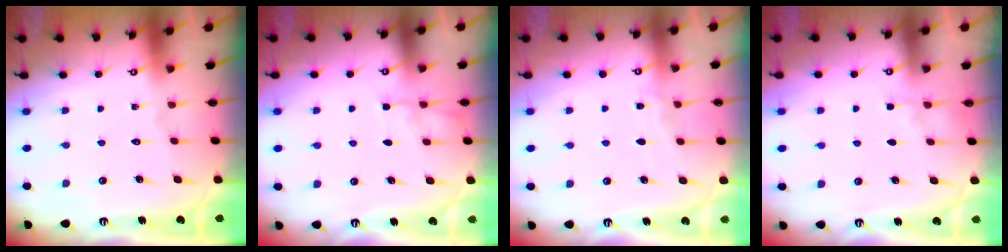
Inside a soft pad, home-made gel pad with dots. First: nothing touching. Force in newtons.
{"total": 3.3, "press": 3.3, "slide": 0.6}
{"total": 3.5, "press": 3.4, "slide": 0.5}
{"total": 2.1, "press": 2.1, "slide": 0.4}